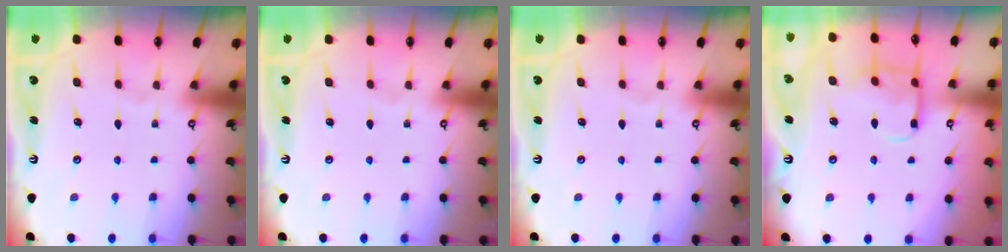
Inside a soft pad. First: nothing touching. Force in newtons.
{"total": 0.0}
{"total": 0.0}
{"total": 10.7, "press": 10.6, "slide": 1.2}